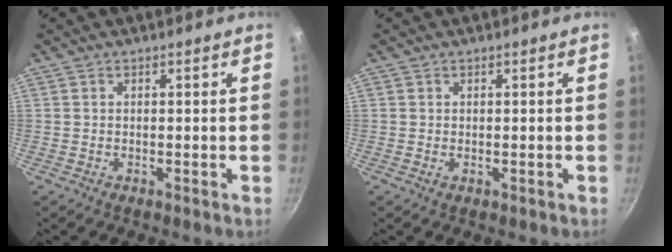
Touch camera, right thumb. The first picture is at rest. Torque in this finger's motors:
{"motor_torque": [-0.55, -0.37, -0.33, -0.05, 0.02]}